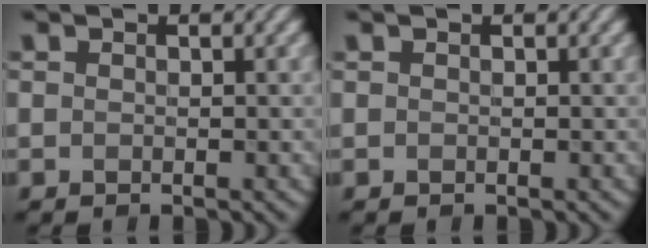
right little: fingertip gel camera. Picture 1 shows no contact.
{"total": 0.0}